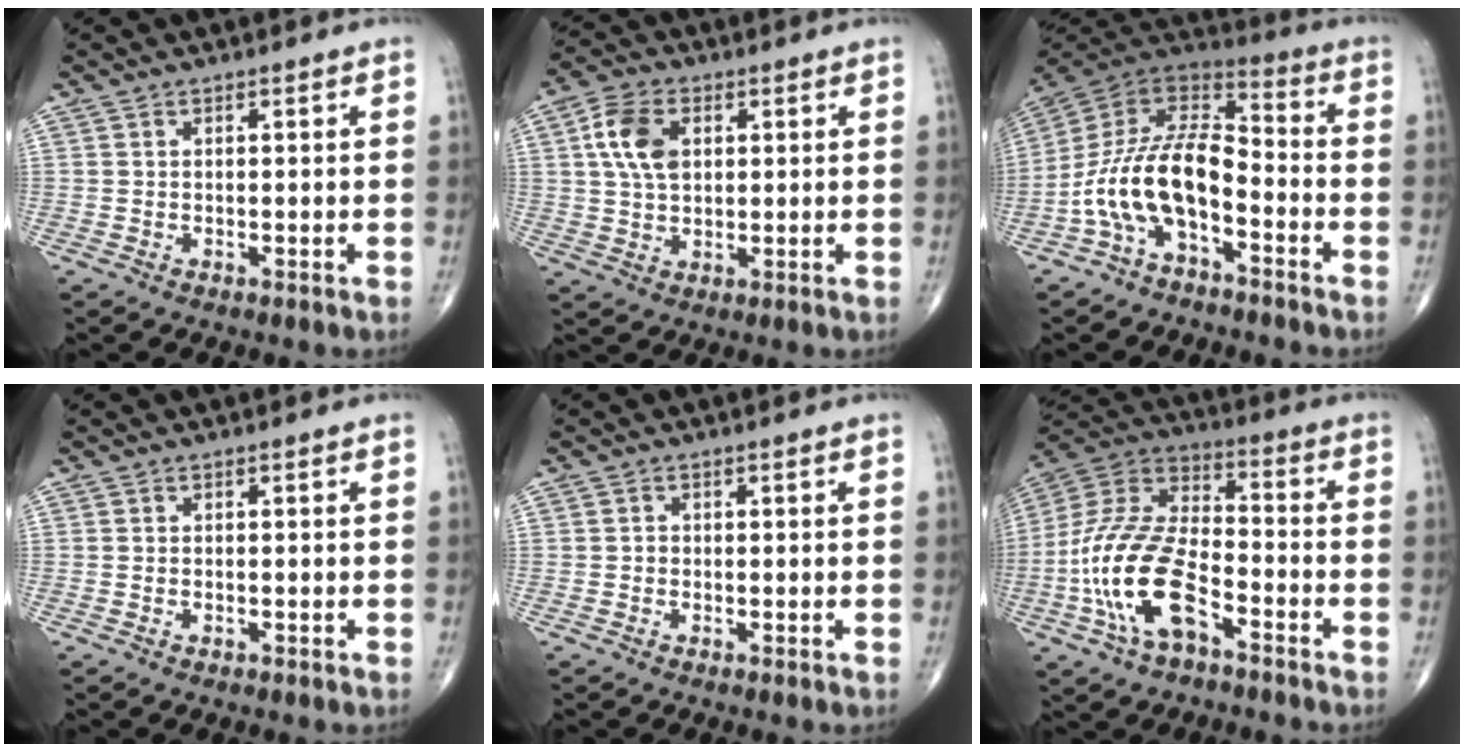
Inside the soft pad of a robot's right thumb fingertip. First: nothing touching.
{"total": 8.6, "force": [2.2, 5.6, 6.2], "torque": [-0.112, 0.002, 0.039]}
{"total": 15.4, "force": [-5.9, 7.6, 12.0], "torque": [-0.222, 0.074, -0.116]}
{"total": 0.5, "force": [-0.2, 0.3, 0.4], "torque": [-0.010, 0.004, -0.002]}
{"total": 0.7, "force": [-0.2, 0.7, 0.3], "torque": [-0.001, 0.003, -0.007]}
{"total": 18.5, "force": [-7.1, 9.0, 14.5], "torque": [-0.297, 0.046, -0.137]}